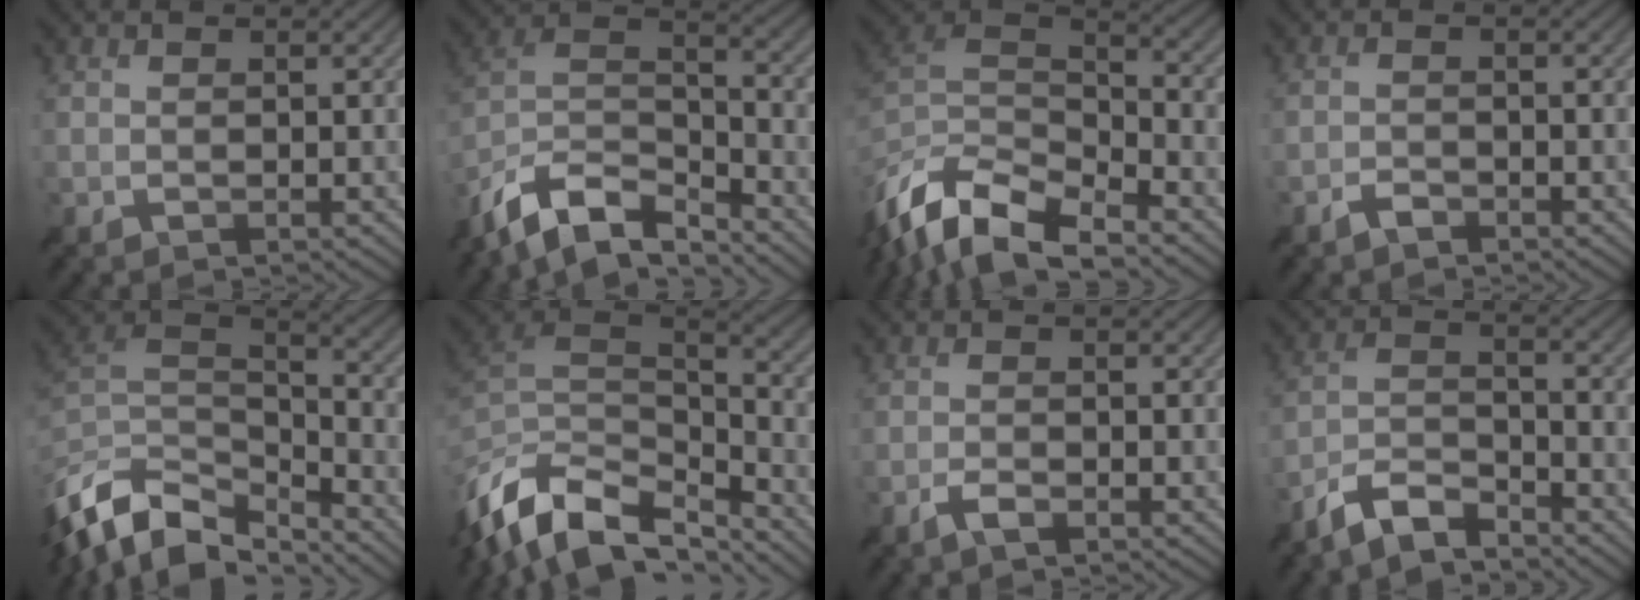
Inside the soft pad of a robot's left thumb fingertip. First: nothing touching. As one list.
[{"total": 12.3, "force": [-9.8, 4.1, 6.2], "torque": [-0.134, 0.002, -0.192]}, {"total": 14.7, "force": [-10.8, 5.3, 8.3], "torque": [-0.213, -0.015, -0.185]}, {"total": 1.7, "force": [-1.5, 0.6, 0.6], "torque": [-0.011, 0.002, -0.033]}, {"total": 13.8, "force": [-9.1, 6.5, 8.1], "torque": [-0.217, -0.015, -0.155]}, {"total": 15.0, "force": [-9.2, 7.6, 9.1], "torque": [-0.249, -0.026, -0.152]}, {"total": 1.8, "force": [-1.3, 0.5, 1.2], "torque": [-0.023, 0.002, -0.028]}, {"total": 6.4, "force": [-5.4, 1.6, 3.0], "torque": [-0.060, -0.002, -0.116]}]